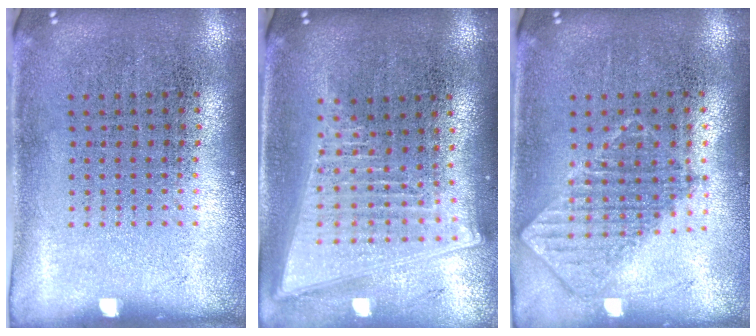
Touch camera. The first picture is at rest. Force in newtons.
{"total": 2.1, "press": 1.7, "slide": 1.1}
{"total": 0.9, "press": 0.8, "slide": 0.2}